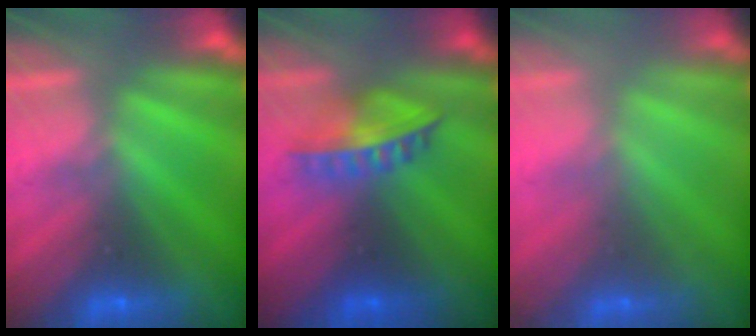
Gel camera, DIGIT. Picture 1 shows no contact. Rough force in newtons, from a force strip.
{"total": 7.8}
{"total": 2.2}